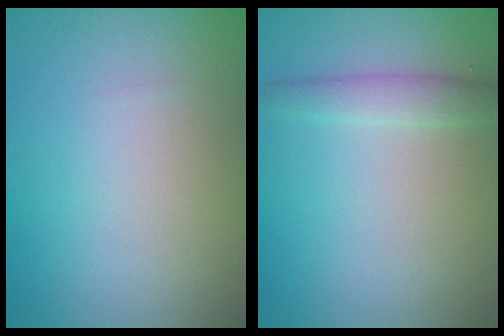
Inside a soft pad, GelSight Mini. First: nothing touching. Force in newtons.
{"total": 1.9, "press": 1.9, "slide": 0.0}